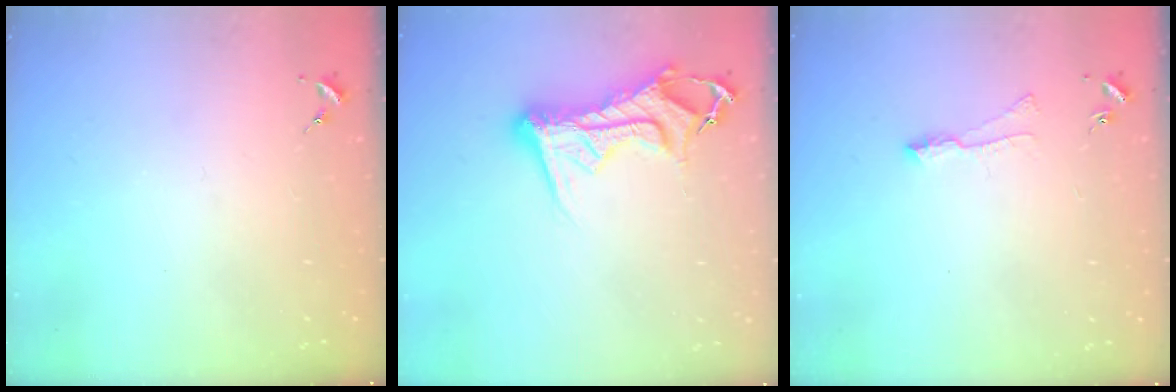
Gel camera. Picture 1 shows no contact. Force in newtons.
{"total": 13.3, "press": 13.2, "slide": 1.6}
{"total": 6.5, "press": 6.5, "slide": 0.6}